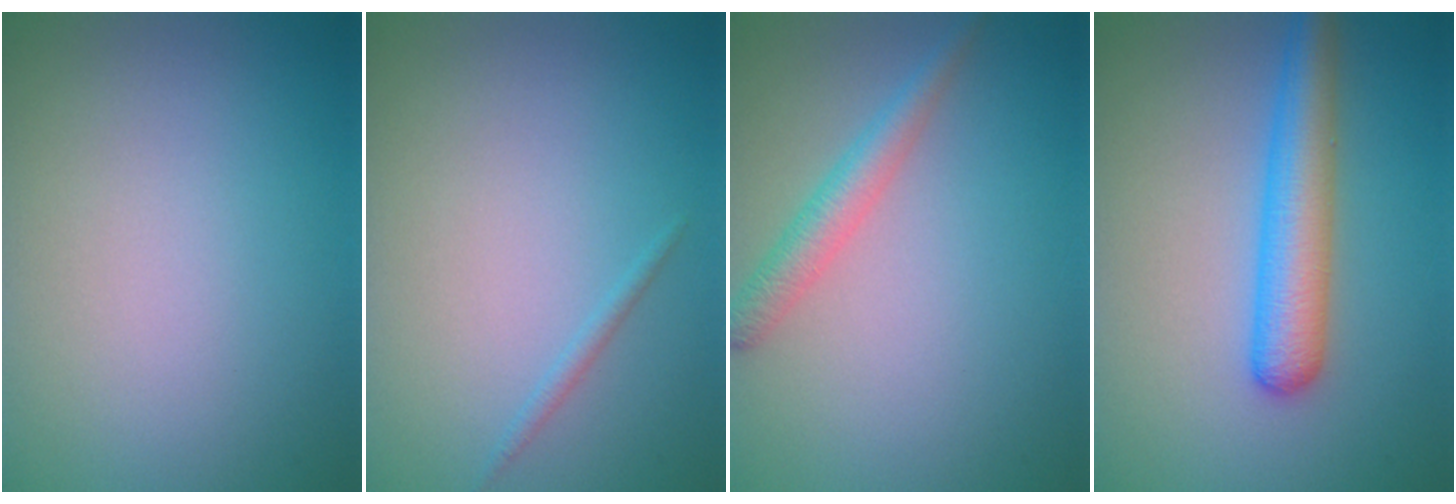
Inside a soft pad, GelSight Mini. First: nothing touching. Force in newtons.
{"total": 0.7, "press": 0.7, "slide": 0.1}
{"total": 2.5, "press": 2.5, "slide": 0.1}
{"total": 4.7, "press": 4.7, "slide": 0.2}